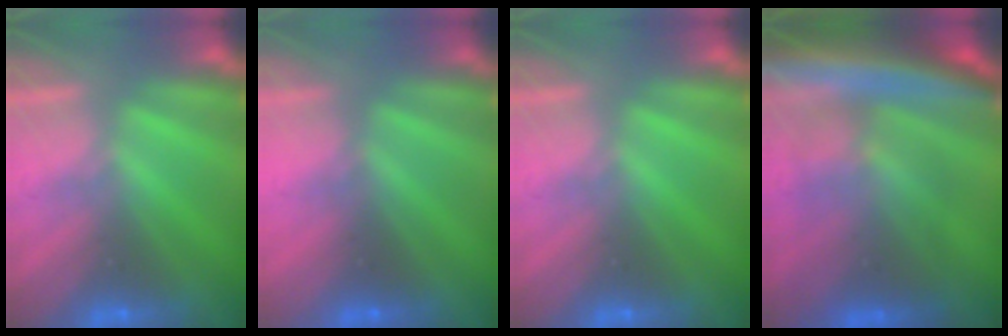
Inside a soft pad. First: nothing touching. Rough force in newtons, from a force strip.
{"total": 3.3}
{"total": 0.0}
{"total": 7.6}